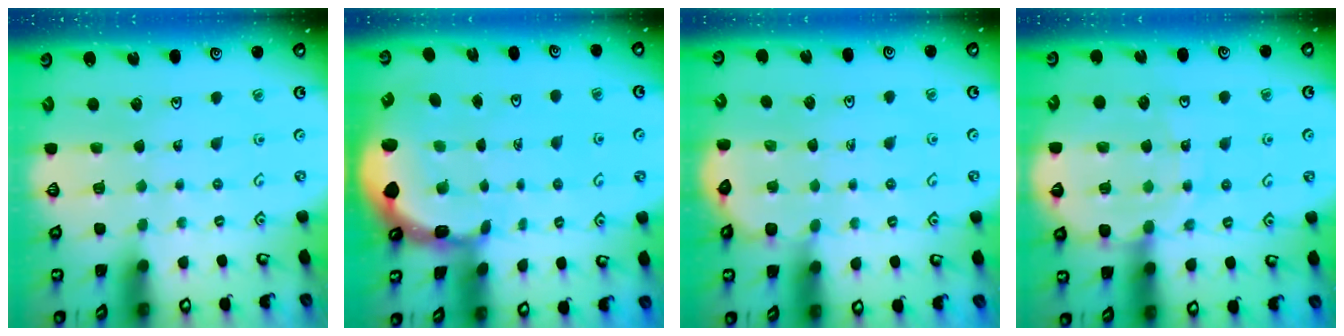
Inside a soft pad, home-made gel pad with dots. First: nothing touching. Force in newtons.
{"total": 2.2, "press": 2.0, "slide": 1.0}
{"total": 4.1, "press": 4.1, "slide": 0.6}
{"total": 10.9, "press": 10.4, "slide": 3.1}